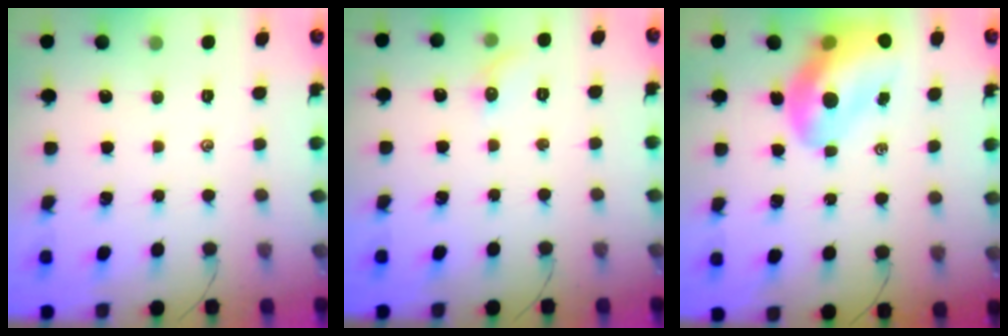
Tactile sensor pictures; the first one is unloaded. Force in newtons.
{"total": 5.3, "press": 5.0, "slide": 1.8}
{"total": 14.9, "press": 14.3, "slide": 4.4}